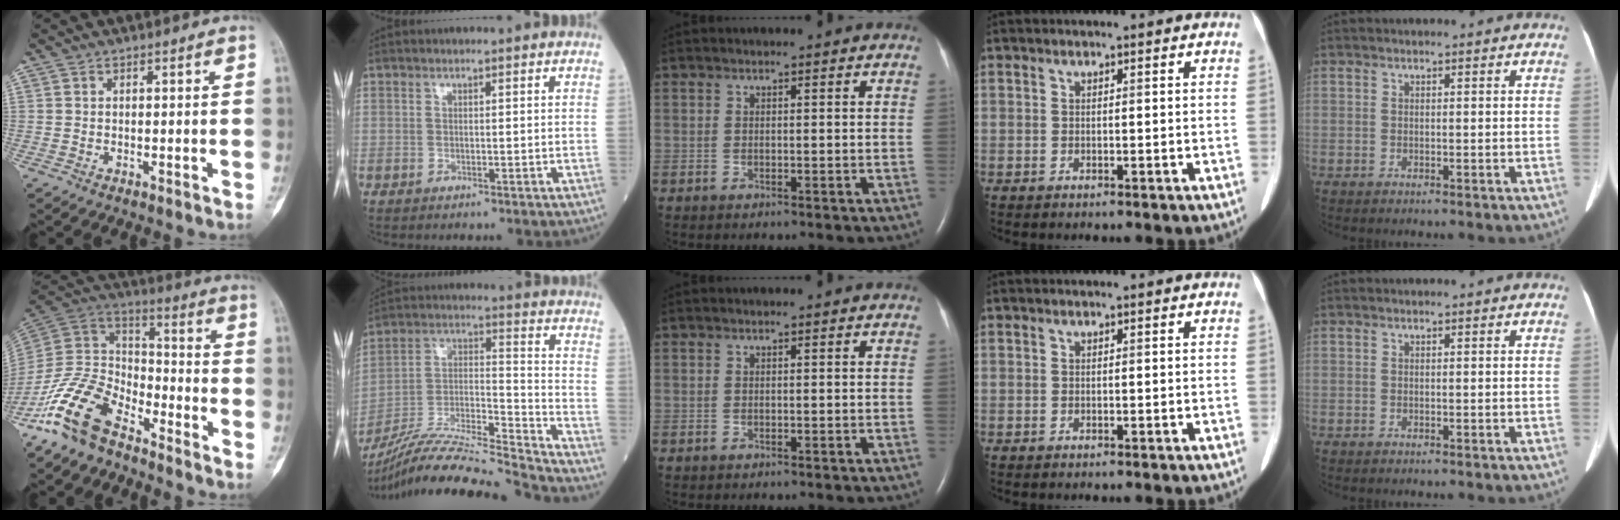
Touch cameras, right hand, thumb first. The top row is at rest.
{"thumb": {"total": 15.1, "force": [-10.9, 7.3, 7.5], "torque": [-0.132, 0.080, -0.219]}, "index": {"total": 22.1, "force": [-20.6, -1.3, 8.1], "torque": [-0.171, -0.016, -0.351]}}